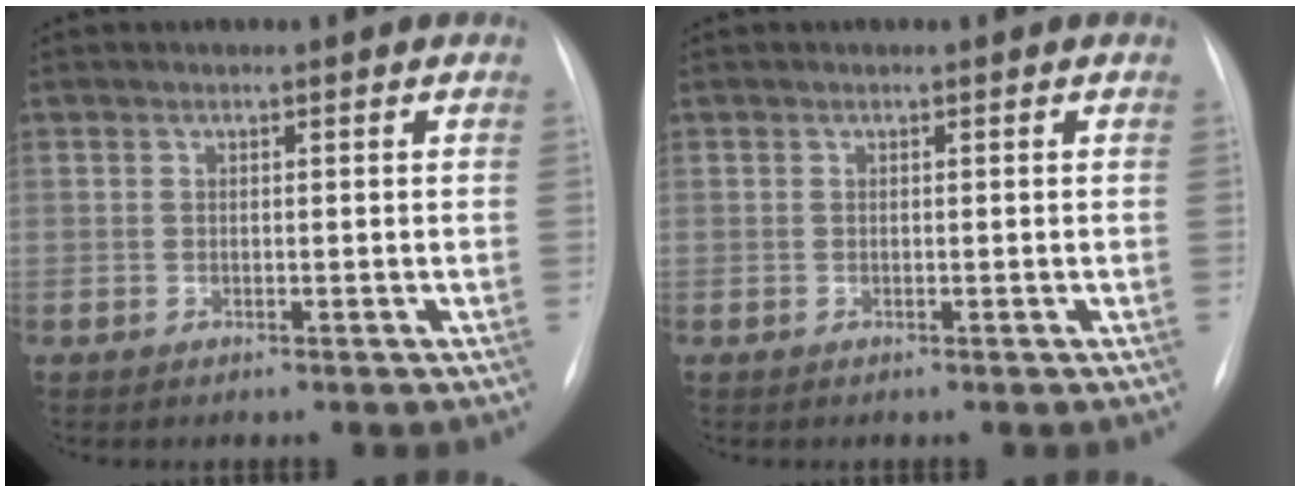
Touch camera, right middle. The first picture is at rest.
{"total": 0.0}